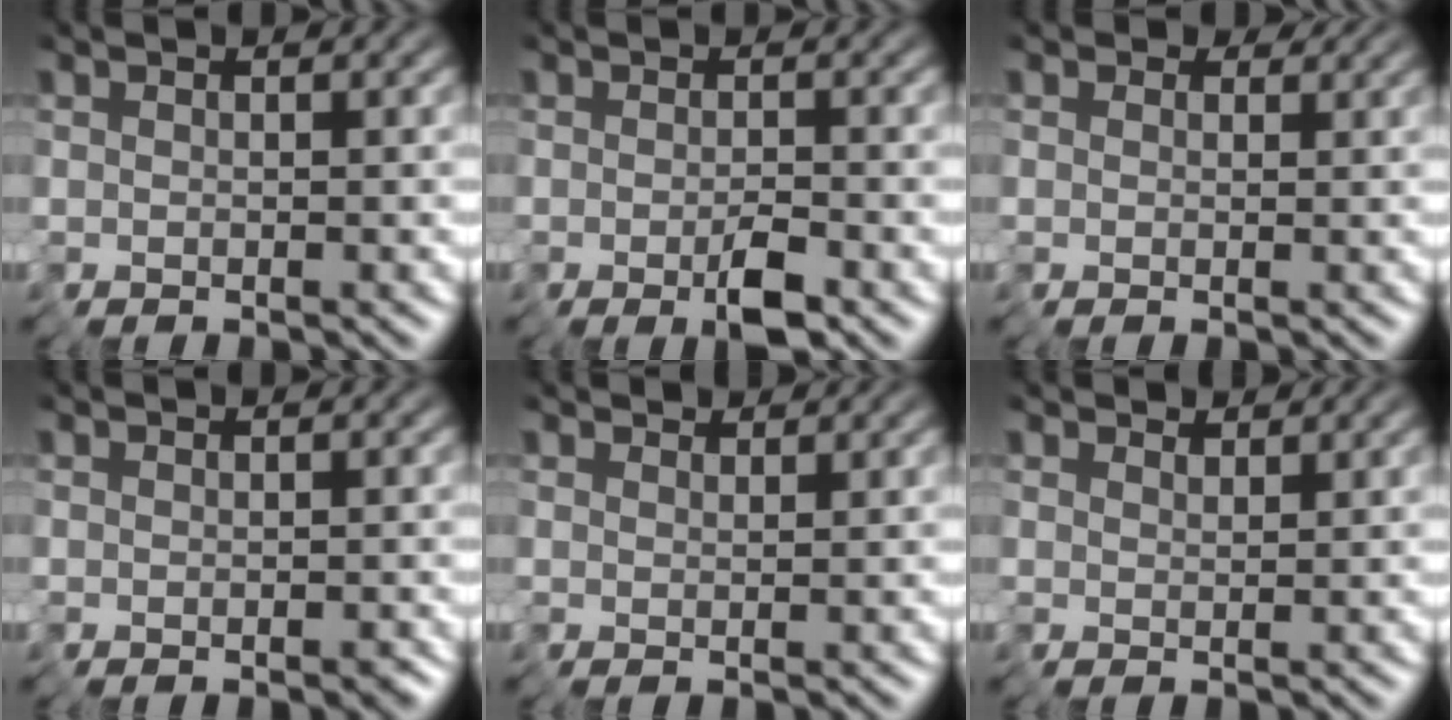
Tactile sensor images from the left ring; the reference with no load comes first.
{"total": 2.4, "force": [-1.1, 0.6, 2.0], "torque": [-0.035, 0.001, -0.015]}
{"total": 1.1, "force": [0.3, 1.1, 0.2], "torque": [0.001, 0.004, 0.005]}
{"total": 1.0, "force": [-0.5, 0.6, 0.6], "torque": [-0.007, -0.001, -0.005]}
{"total": 1.0, "force": [0.8, 0.6, 0.2], "torque": [-0.011, 0.008, 0.012]}
{"total": 1.4, "force": [1.2, 0.6, 0.3], "torque": [-0.013, 0.011, 0.020]}